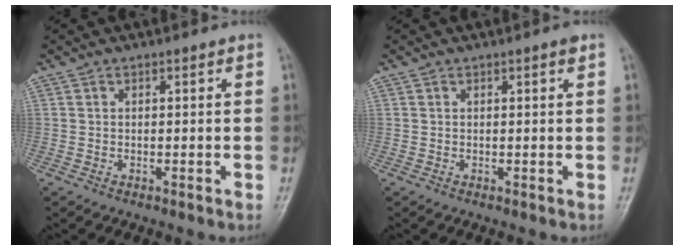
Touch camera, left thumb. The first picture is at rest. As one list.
[{"total": 1.0, "force": [0.5, 0.2, 0.8], "torque": [-0.010, 0.000, 0.007]}]